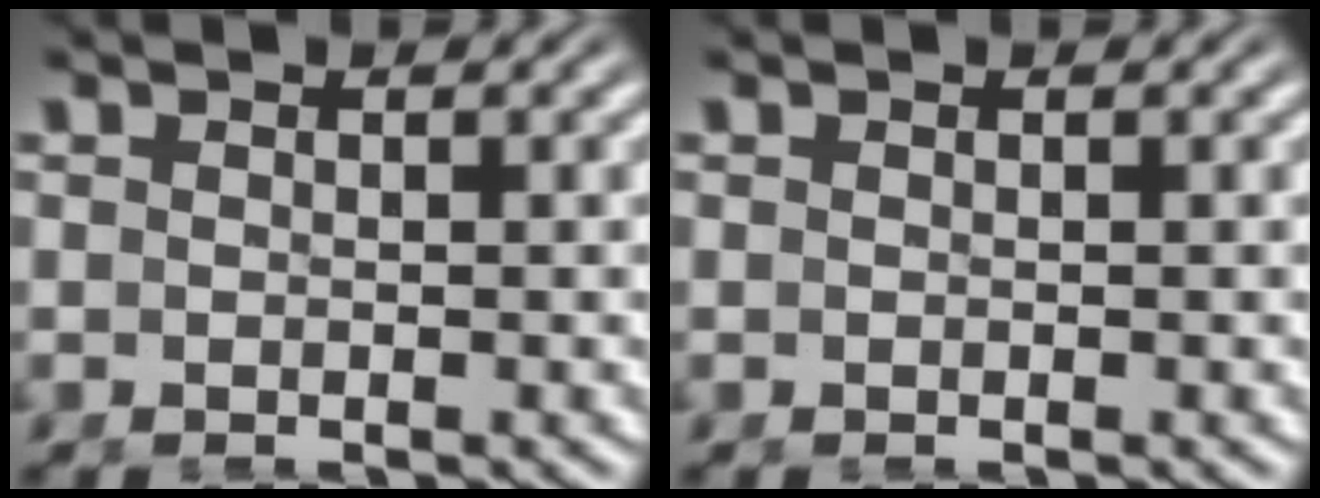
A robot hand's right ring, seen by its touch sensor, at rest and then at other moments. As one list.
[{"total": 0.0}]